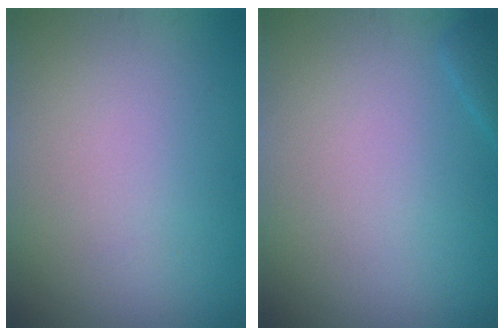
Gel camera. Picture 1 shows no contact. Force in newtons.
{"total": 0.9, "press": 0.9, "slide": 0.1}